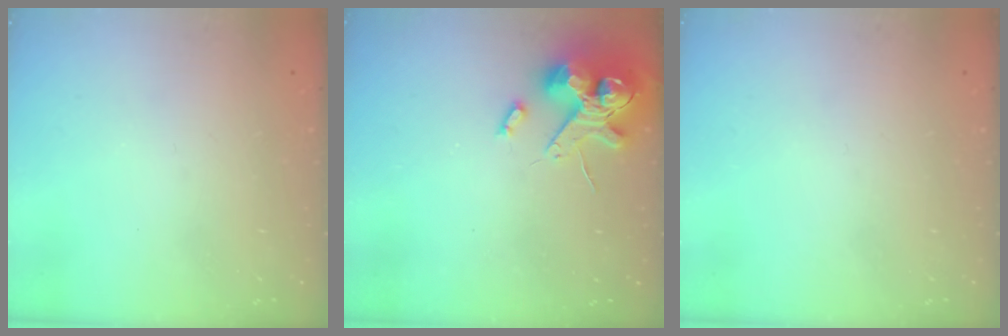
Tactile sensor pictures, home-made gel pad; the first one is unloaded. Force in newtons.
{"total": 12.3, "press": 12.2, "slide": 1.7}
{"total": 0.0}